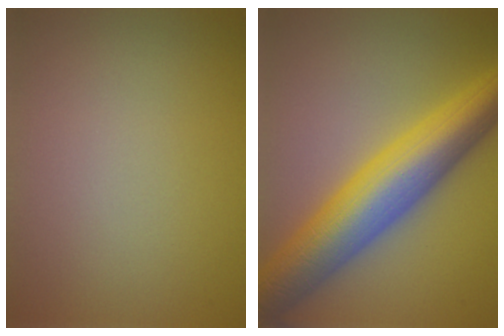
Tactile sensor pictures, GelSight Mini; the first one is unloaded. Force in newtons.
{"total": 10.3, "press": 10.3, "slide": 0.1}